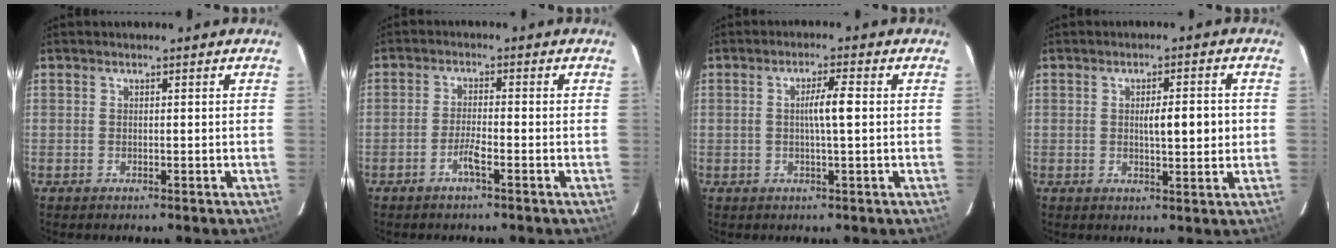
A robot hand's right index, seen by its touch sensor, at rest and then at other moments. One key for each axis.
{"total": 2.7, "fx": -1.5, "fy": 0.0, "fz": 2.2, "tx": -0.045, "ty": 0.000, "tz": -0.029}
{"total": 3.8, "fx": 0.2, "fy": 0.0, "fz": 3.8, "tx": -0.070, "ty": 0.004, "tz": 0.004}
{"total": 5.2, "fx": 0.2, "fy": 1.1, "fz": 5.1, "tx": -0.077, "ty": 0.002, "tz": 0.005}